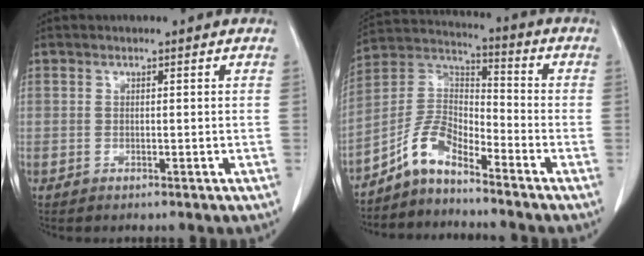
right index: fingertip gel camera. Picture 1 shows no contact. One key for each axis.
{"total": 7.6, "fx": -6.0, "fy": 2.5, "fz": 3.9, "tx": -0.087, "ty": 0.028, "tz": -0.122}